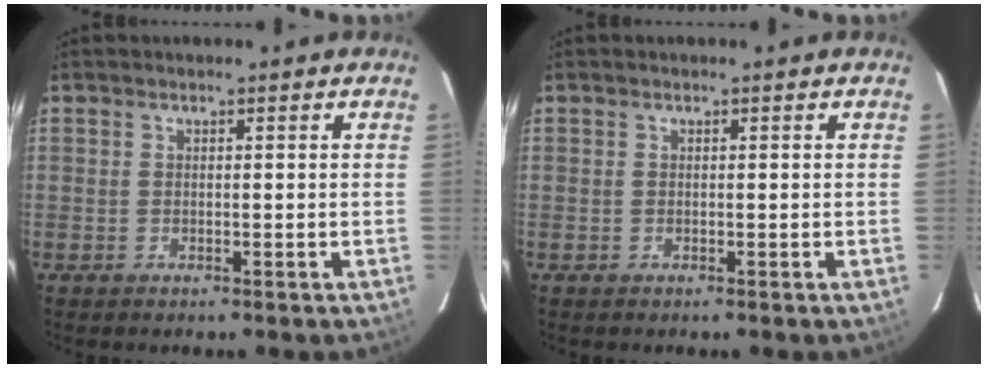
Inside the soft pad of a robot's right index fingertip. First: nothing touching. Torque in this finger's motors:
{"motor_torque": [0.00, 0.00, 0.02, 0.01]}